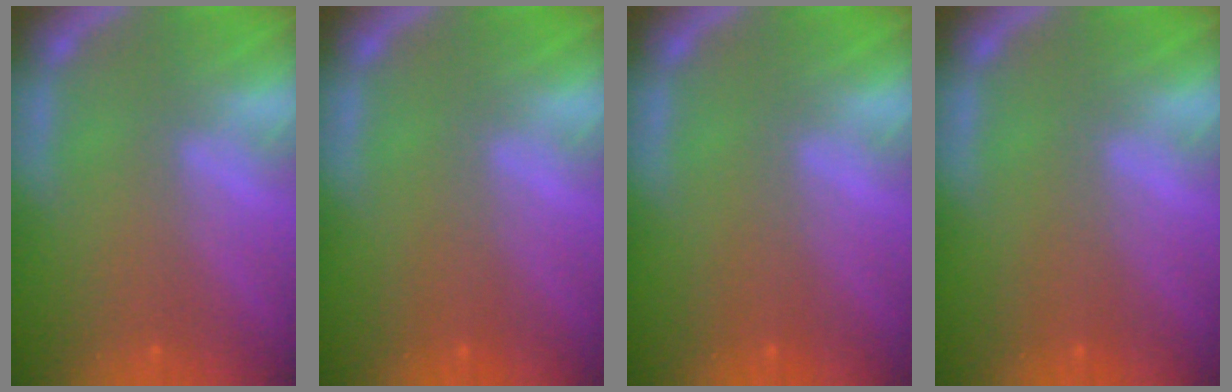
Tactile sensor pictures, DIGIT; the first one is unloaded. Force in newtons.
{"total": 1.0}
{"total": 1.0}
{"total": 1.0}